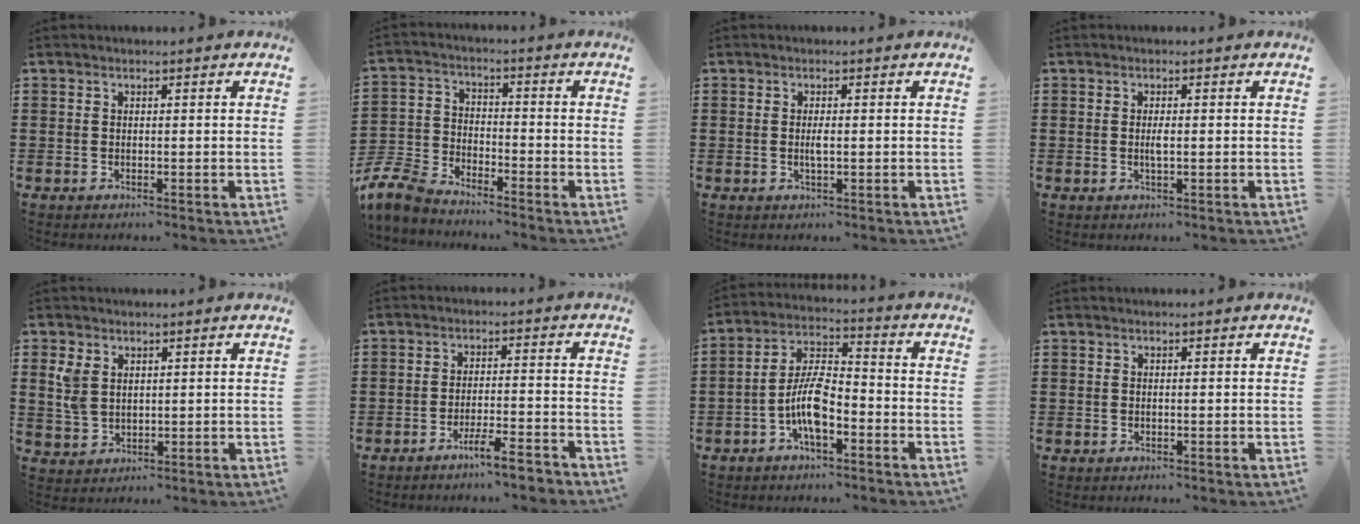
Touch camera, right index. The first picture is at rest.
{"total": 6.5, "force": [-6.1, 1.3, 1.8], "torque": [-0.066, 0.000, -0.129]}
{"total": 1.5, "force": [-0.1, 0.3, 1.5], "torque": [-0.037, -0.004, -0.005]}
{"total": 1.5, "force": [-0.1, 0.4, 1.5], "torque": [-0.036, -0.002, -0.005]}
{"total": 3.7, "force": [1.7, 2.5, 2.1], "torque": [-0.050, 0.010, 0.031]}
{"total": 5.3, "force": [-4.7, -0.1, 2.6], "torque": [-0.047, -0.008, -0.086]}
{"total": 7.9, "force": [-3.2, 2.9, 6.6], "torque": [-0.154, -0.005, -0.066]}
{"total": 0.0}